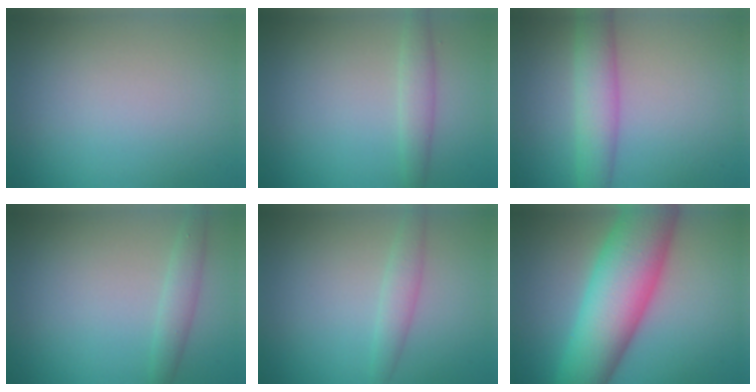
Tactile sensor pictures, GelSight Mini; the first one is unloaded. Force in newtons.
{"total": 1.9, "press": 1.9, "slide": 0.0}
{"total": 4.3, "press": 4.3, "slide": 0.1}
{"total": 1.8, "press": 1.8, "slide": 0.1}
{"total": 1.8, "press": 1.8, "slide": 0.1}
{"total": 11.7, "press": 11.7, "slide": 0.1}